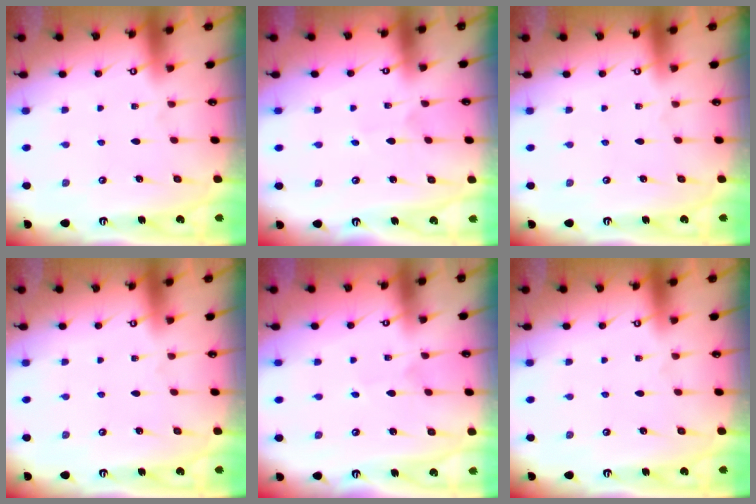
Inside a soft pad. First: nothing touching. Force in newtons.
{"total": 2.5, "press": 2.5, "slide": 0.1}
{"total": 0.0}
{"total": 0.0}
{"total": 1.1, "press": 1.1, "slide": 0.1}
{"total": 0.0}